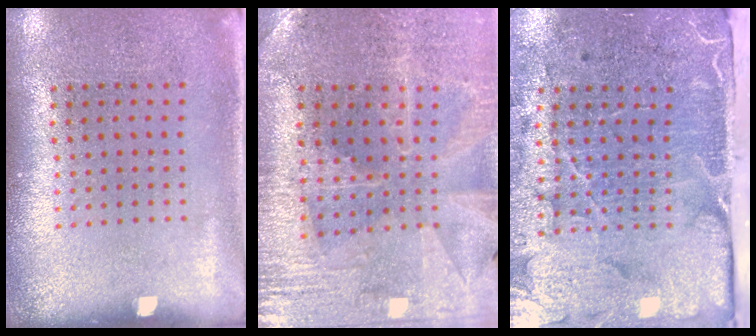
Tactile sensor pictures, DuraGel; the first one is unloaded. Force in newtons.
{"total": 1.4, "press": 1.3, "slide": 0.4}
{"total": 5.0, "press": 4.0, "slide": 3.1}